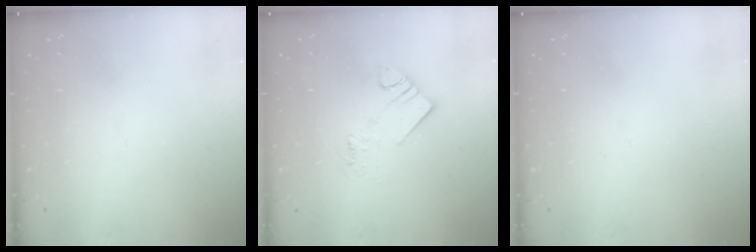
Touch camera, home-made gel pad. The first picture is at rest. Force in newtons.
{"total": 7.5, "press": 7.5, "slide": 0.4}
{"total": 0.0}